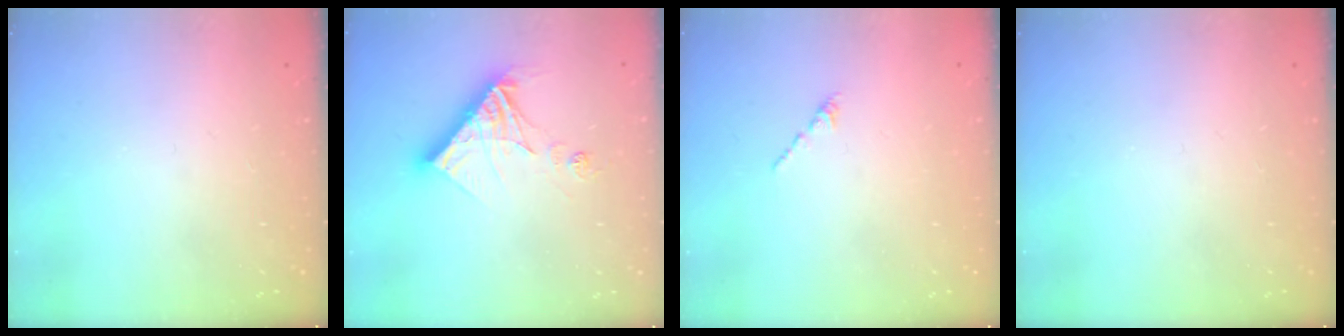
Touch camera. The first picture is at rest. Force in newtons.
{"total": 14.1, "press": 14.0, "slide": 1.5}
{"total": 0.6, "press": 0.5, "slide": 0.3}
{"total": 0.0}